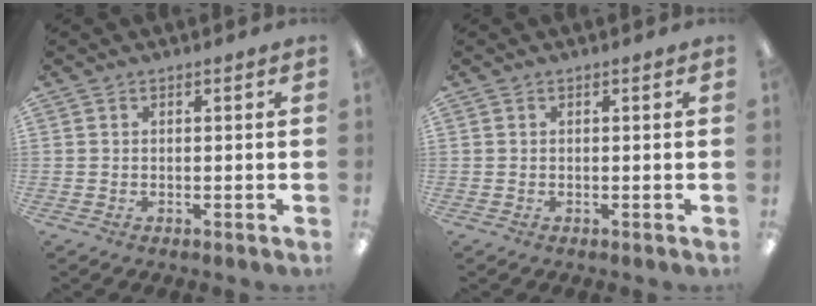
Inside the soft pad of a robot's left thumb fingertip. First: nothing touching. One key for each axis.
{"total": 0.0}